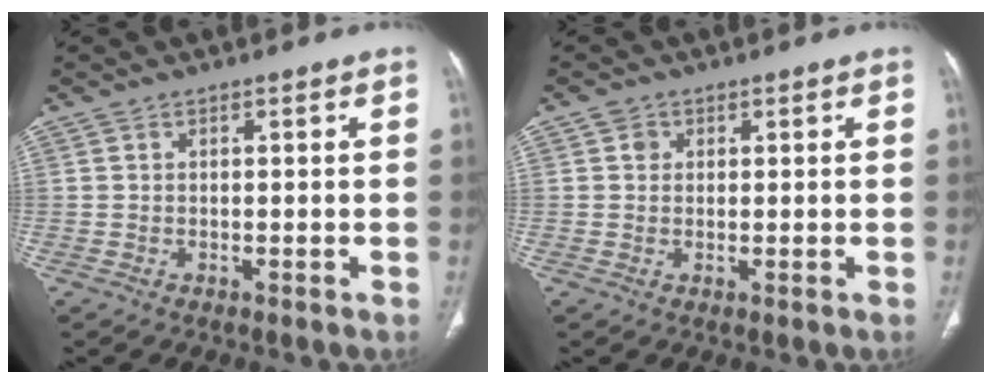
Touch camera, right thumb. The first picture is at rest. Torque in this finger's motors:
{"motor_torque": [0.22, 0.19, 0.30, 0.14, -0.06]}